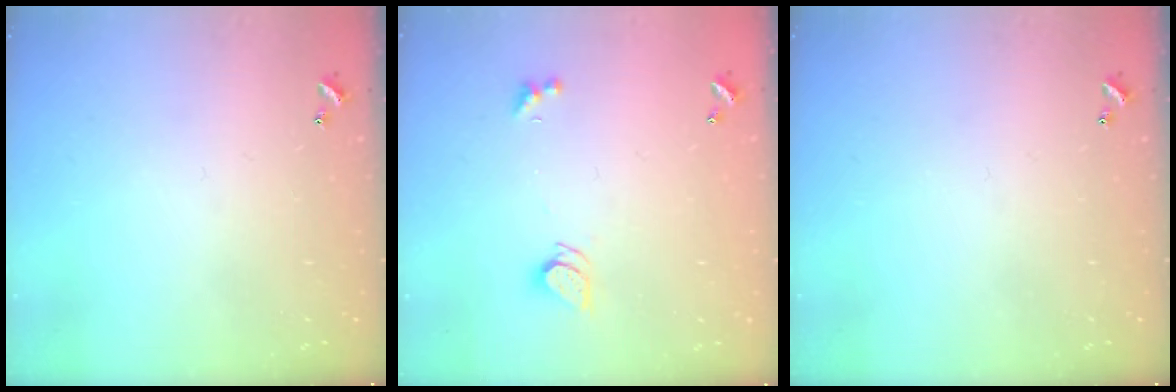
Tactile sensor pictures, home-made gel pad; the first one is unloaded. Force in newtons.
{"total": 2.3, "press": 2.3, "slide": 0.2}
{"total": 0.0}